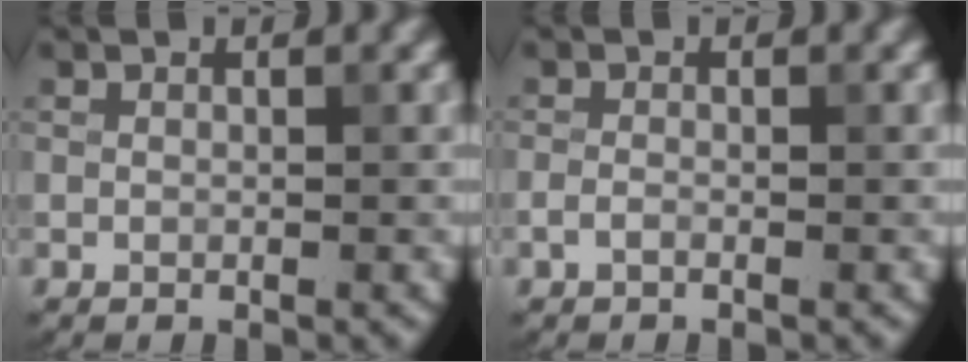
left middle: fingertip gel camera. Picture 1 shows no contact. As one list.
[{"total": 0.7, "force": [-0.4, 0.2, 0.5], "torque": [-0.011, 0.002, -0.011]}]